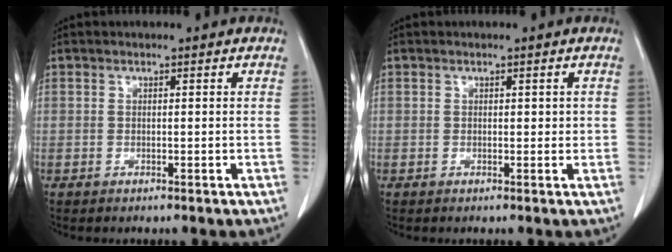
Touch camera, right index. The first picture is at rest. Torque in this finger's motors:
{"motor_torque": [-0.01, -0.04, -0.02, -0.01]}